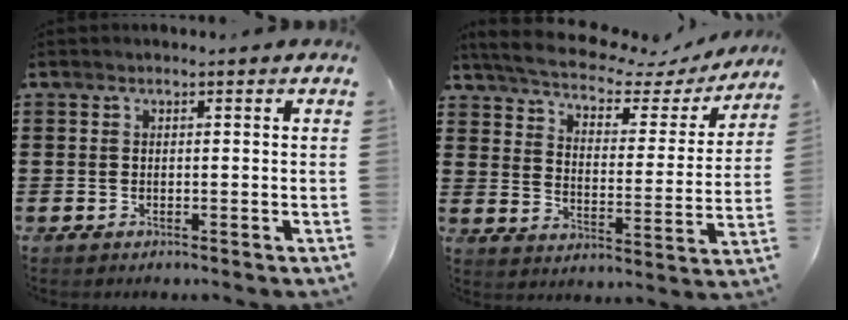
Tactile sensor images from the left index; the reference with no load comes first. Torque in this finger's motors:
{"motor_torque": [2.14, 0.00, 0.44, 0.08]}